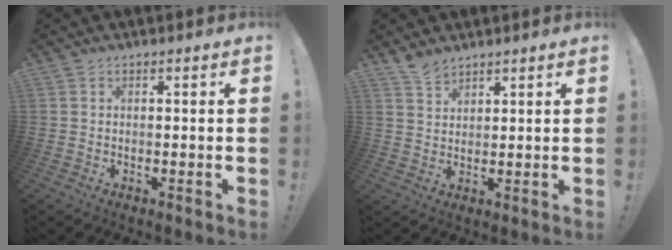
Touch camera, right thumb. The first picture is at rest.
{"total": 4.3, "force": [3.8, 1.7, 1.2], "torque": [-0.019, -0.022, 0.070]}